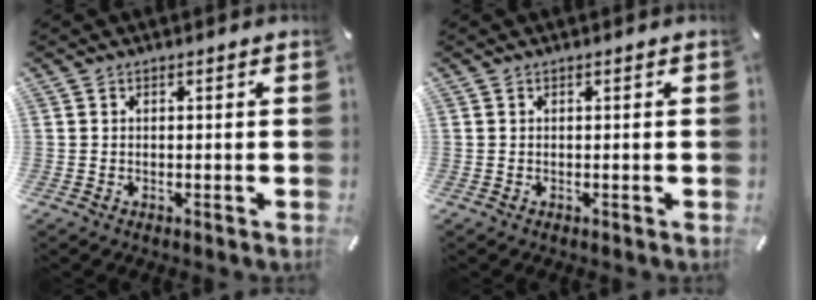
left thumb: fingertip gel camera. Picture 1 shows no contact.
{"total": 0.0}